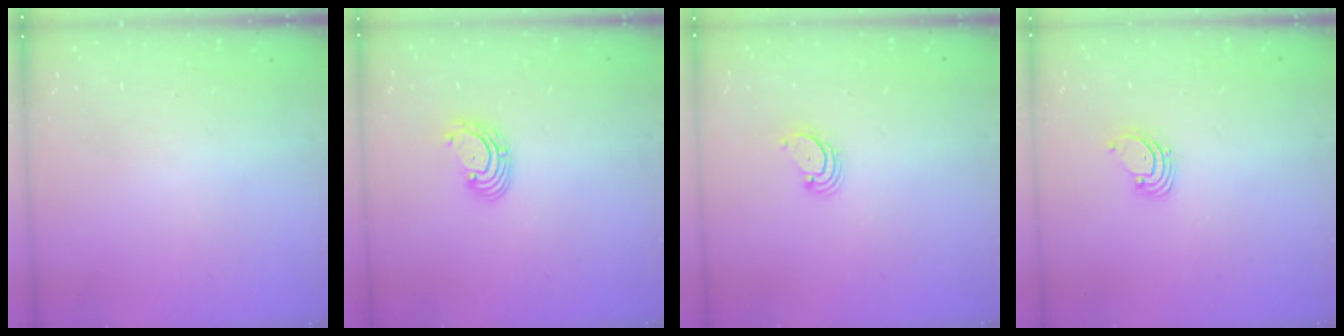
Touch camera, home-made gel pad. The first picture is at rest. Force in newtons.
{"total": 2.8, "press": 2.8, "slide": 0.2}
{"total": 2.7, "press": 2.7, "slide": 0.3}
{"total": 1.5, "press": 1.5, "slide": 0.1}